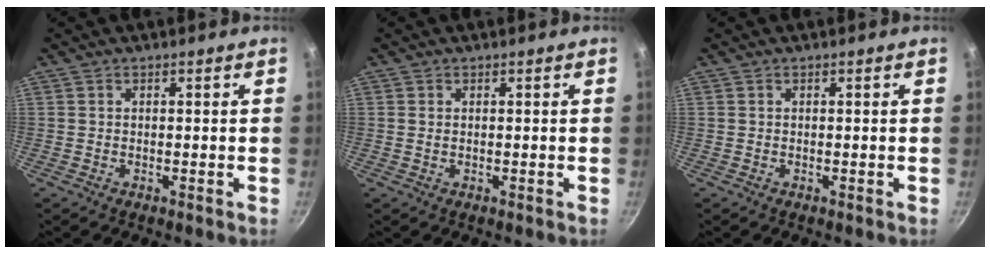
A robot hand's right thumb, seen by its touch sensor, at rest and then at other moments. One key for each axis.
{"total": 0.7, "fx": 0.2, "fy": 0.4, "fz": 0.5, "tx": -0.010, "ty": 0.000, "tz": 0.004}
{"total": 0.0}